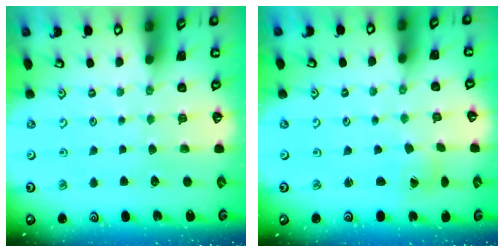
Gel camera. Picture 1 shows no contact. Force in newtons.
{"total": 2.1, "press": 2.1, "slide": 0.2}